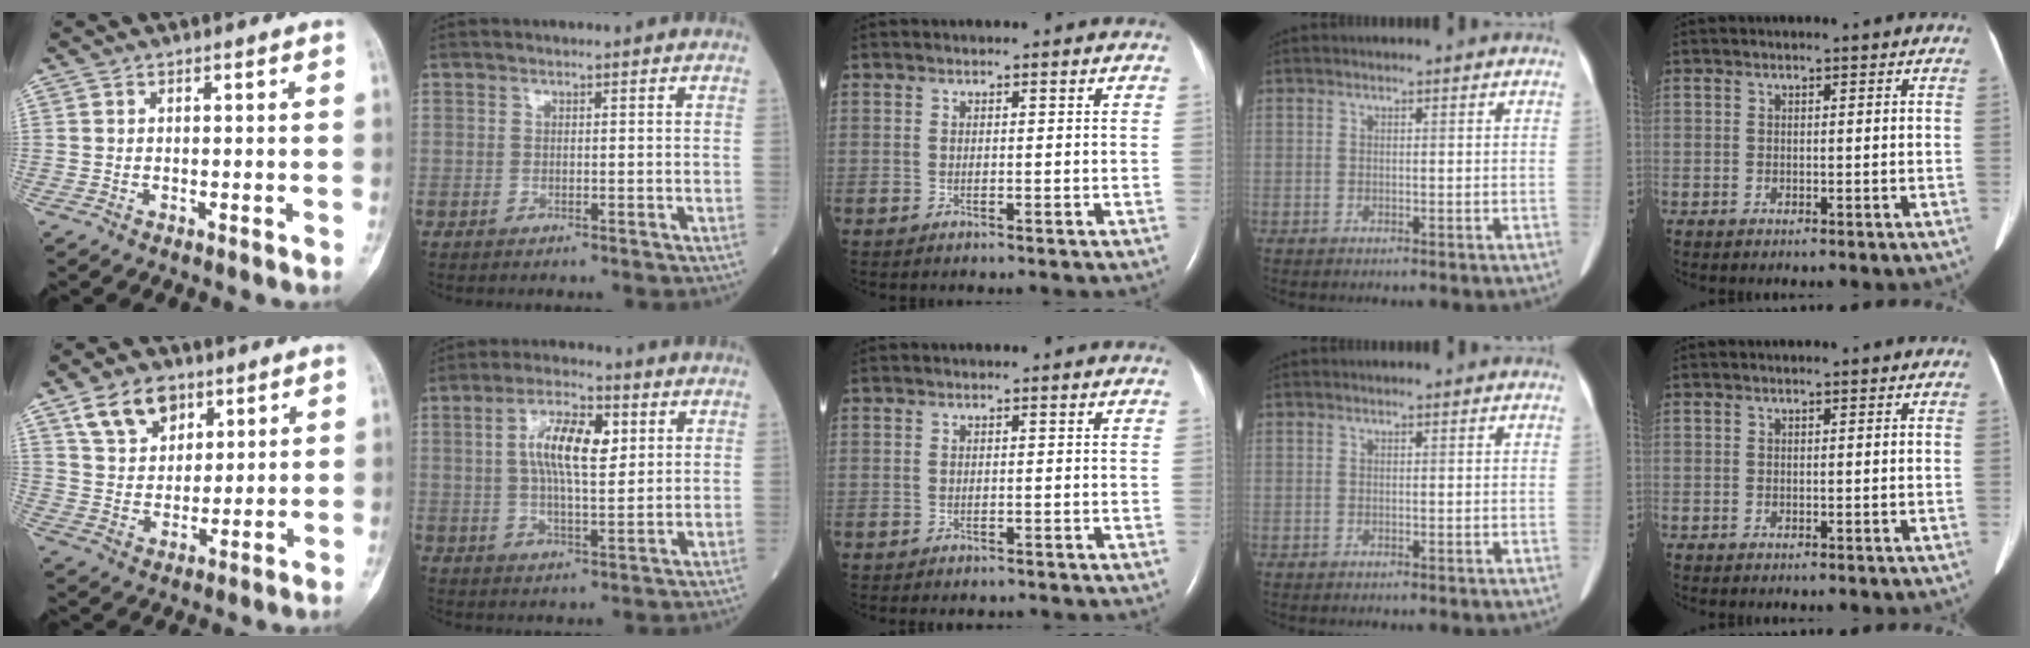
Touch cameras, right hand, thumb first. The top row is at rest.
{"thumb": {"total": 10.1, "force": [5.8, 6.6, 5.0], "torque": [-0.065, -0.024, 0.110]}, "index": {"total": 9.5, "force": [2.4, 2.8, 8.7], "torque": [-0.163, 0.013, 0.042]}, "middle": {"total": 1.9, "force": [-1.7, 0.7, 0.6], "torque": [-0.014, -0.003, -0.017]}}